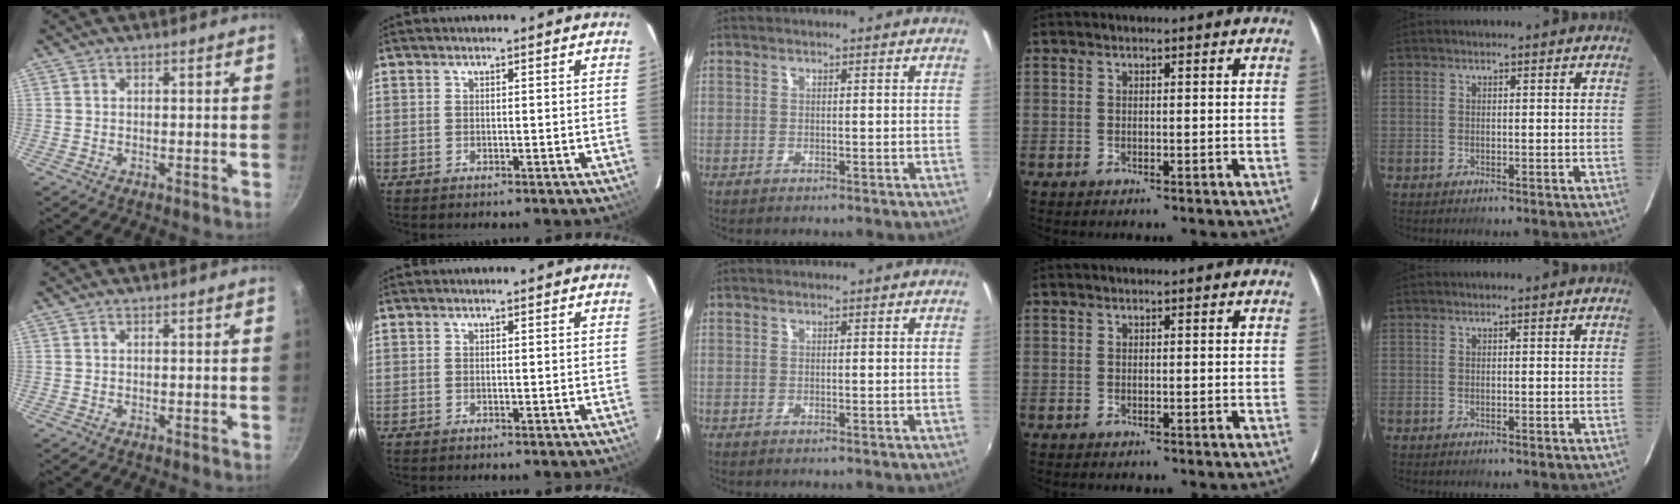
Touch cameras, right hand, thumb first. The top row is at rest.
{}